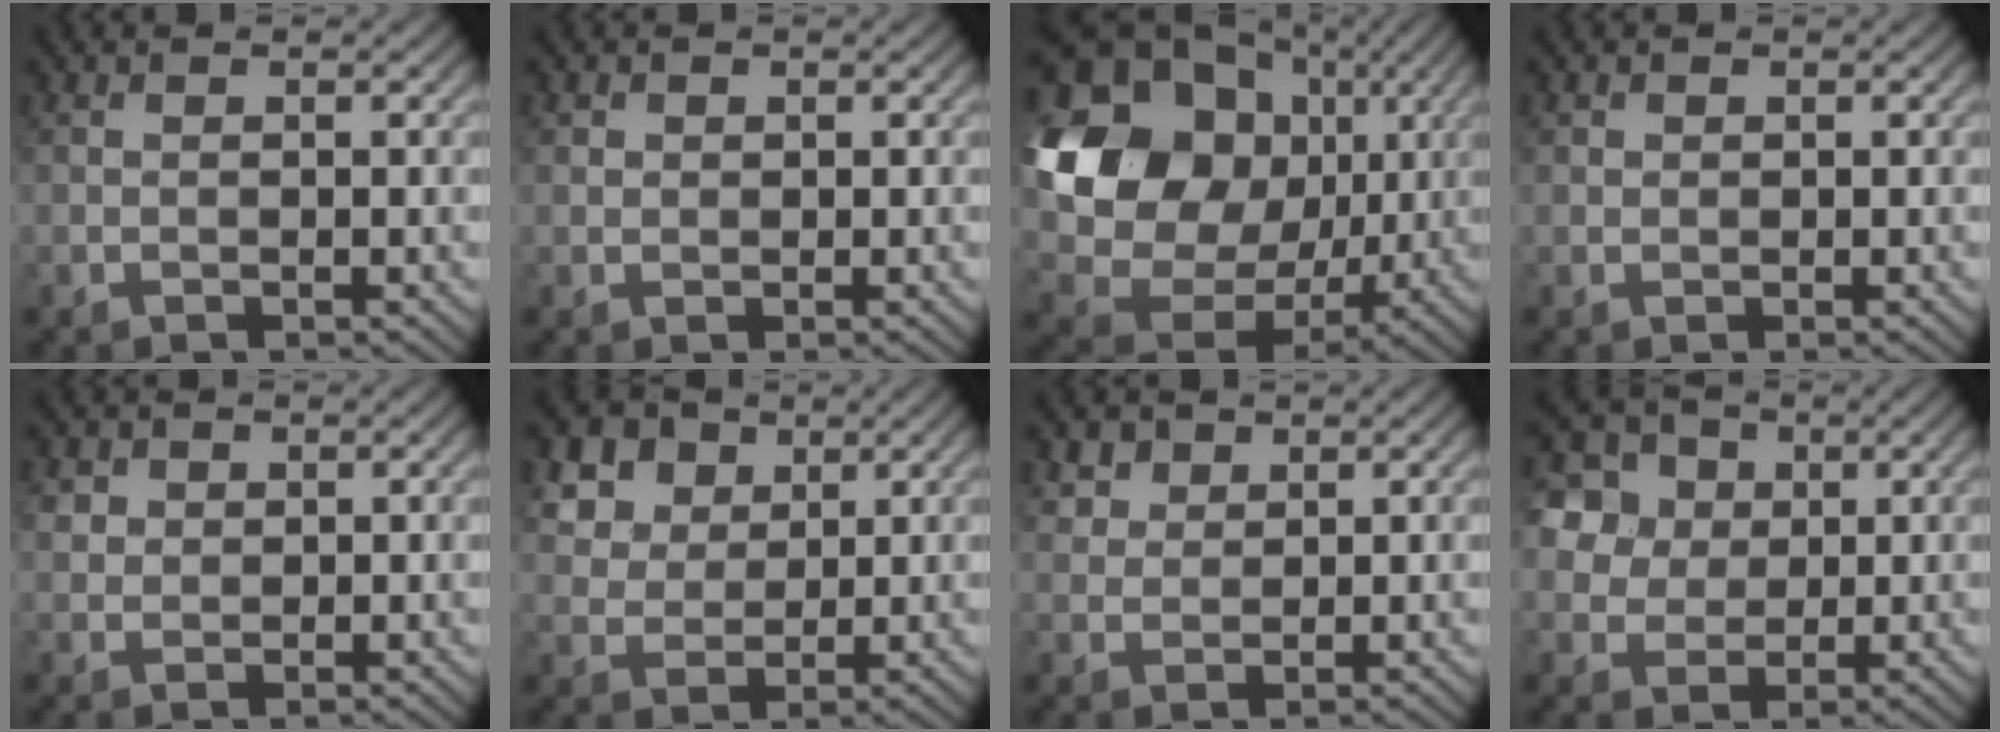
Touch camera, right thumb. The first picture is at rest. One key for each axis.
{"total": 0.9, "fx": 0.3, "fy": 0.8, "fz": 0.2, "tx": -0.003, "ty": -0.003, "tz": 0.006}
{"total": 19.2, "fx": 4.2, "fy": 15.7, "fz": 10.1, "tx": -0.248, "ty": 0.010, "tz": 0.089}
{"total": 0.6, "fx": 0.2, "fy": 0.5, "fz": 0.1, "tx": -0.001, "ty": -0.003, "tz": 0.004}
{"total": 2.1, "fx": 0.9, "fy": 1.8, "fz": 0.6, "tx": -0.018, "ty": -0.008, "tz": 0.019}
{"total": 6.9, "fx": 3.9, "fy": 4.9, "fz": 3.0, "tx": -0.101, "ty": -0.009, "tz": 0.079}
{"total": 2.7, "fx": 1.8, "fy": 1.8, "fz": 0.8, "tx": -0.022, "ty": -0.010, "tz": 0.048}
{"total": 9.2, "fx": 3.3, "fy": 7.5, "fz": 4.1, "tx": -0.126, "ty": 0.025, "tz": 0.057}